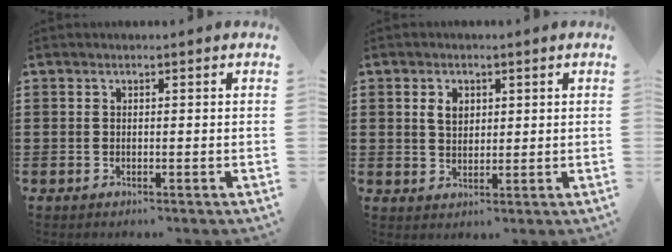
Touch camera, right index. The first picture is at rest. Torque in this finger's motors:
{"motor_torque": [0.59, -0.12, 0.08, 0.02]}